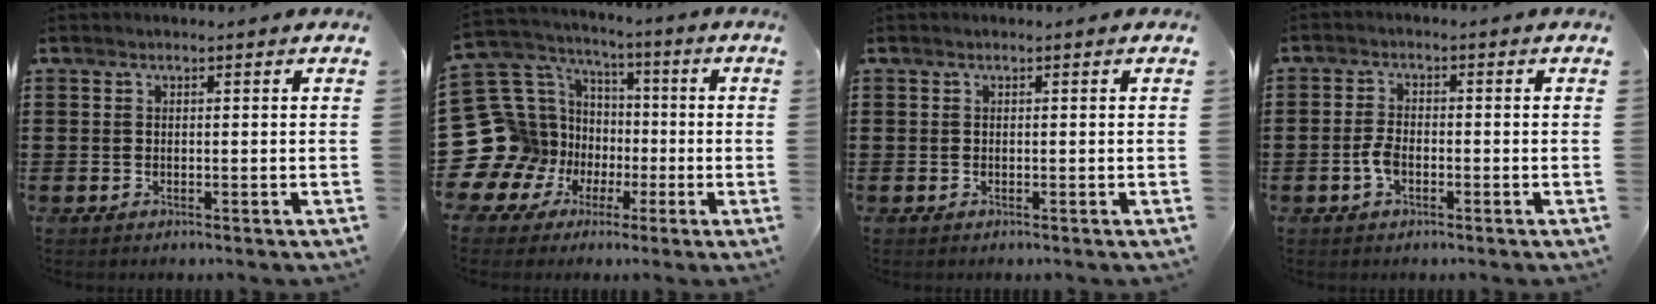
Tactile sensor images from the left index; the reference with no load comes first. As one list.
[{"total": 15.5, "force": [-3.0, 14.7, 4.0], "torque": [-0.166, -0.012, -0.023]}, {"total": 0.0}, {"total": 3.2, "force": [-1.1, 1.6, 2.5], "torque": [-0.069, -0.005, -0.026]}]